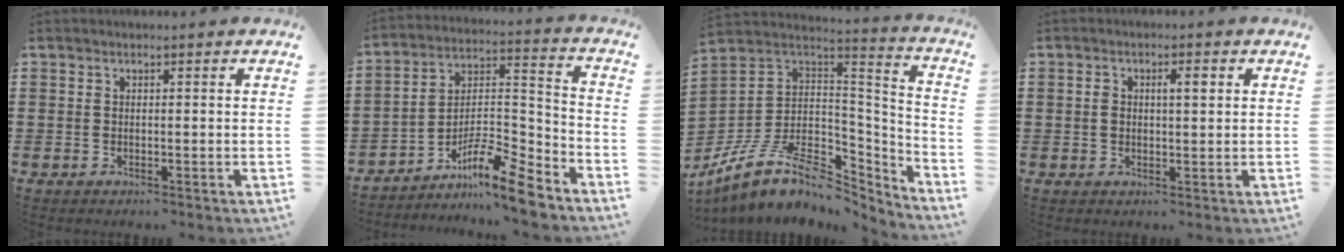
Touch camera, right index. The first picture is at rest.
{"total": 10.0, "force": [-7.9, 2.1, 5.9], "torque": [-0.100, 0.009, -0.151]}
{"total": 11.7, "force": [-6.2, 6.1, 7.8], "torque": [-0.169, 0.004, -0.112]}
{"total": 2.7, "force": [0.5, 0.9, 2.5], "torque": [-0.041, 0.002, 0.003]}